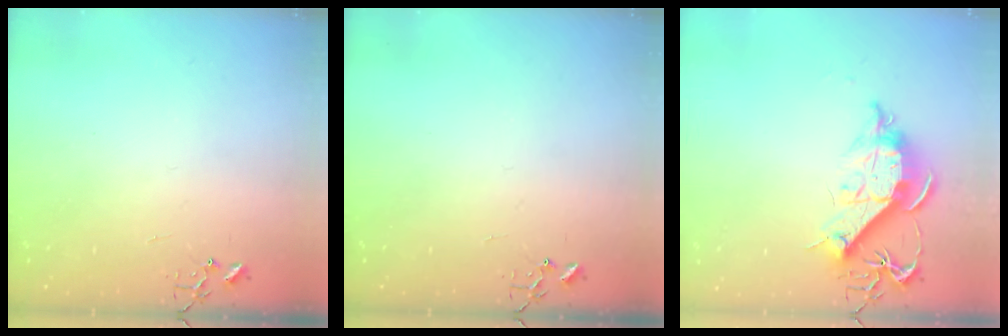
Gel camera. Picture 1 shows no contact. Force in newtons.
{"total": 0.0}
{"total": 12.5, "press": 12.5, "slide": 1.1}